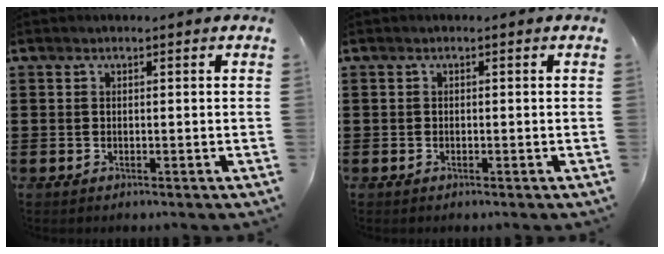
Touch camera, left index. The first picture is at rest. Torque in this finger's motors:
{"motor_torque": [-0.06, 0.02, -0.02, 0.01]}